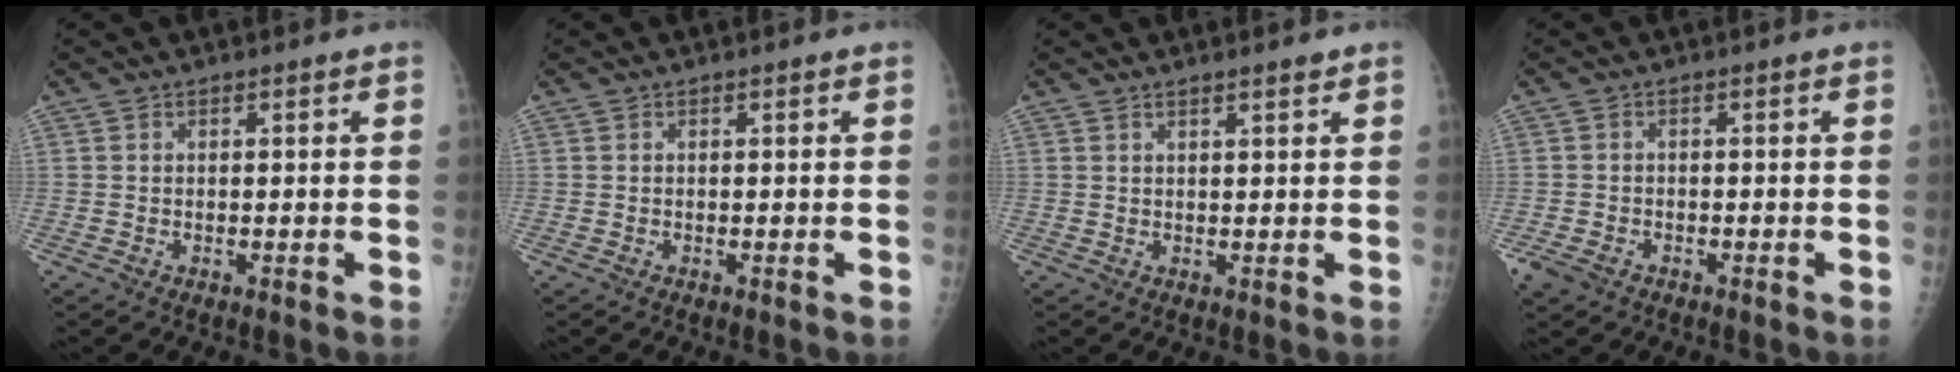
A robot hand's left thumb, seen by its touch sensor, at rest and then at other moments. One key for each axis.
{"total": 0.0}
{"total": 1.7, "fx": 1.4, "fy": 0.2, "fz": 1.0, "tx": -0.012, "ty": -0.008, "tz": 0.021}
{"total": 3.4, "fx": -2.0, "fy": 2.3, "fz": 1.5, "tx": -0.034, "ty": 0.002, "tz": -0.034}